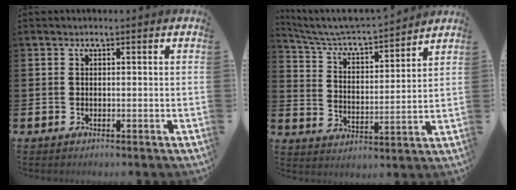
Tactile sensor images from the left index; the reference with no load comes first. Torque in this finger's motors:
{"motor_torque": [0.81, -1.33, 0.22, 0.05]}